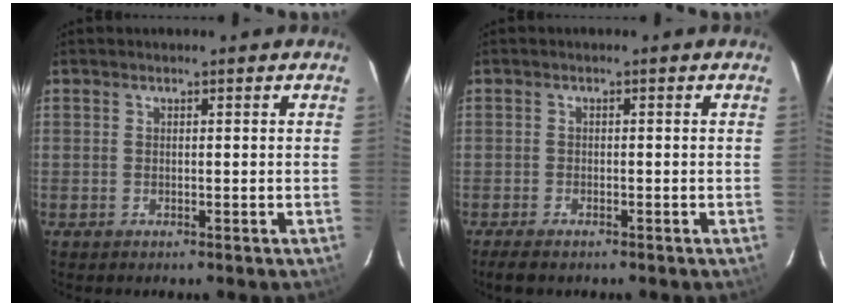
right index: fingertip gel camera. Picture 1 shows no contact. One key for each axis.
{"total": 3.7, "fx": -2.9, "fy": 1.3, "fz": 1.9, "tx": -0.050, "ty": -0.013, "tz": -0.051}